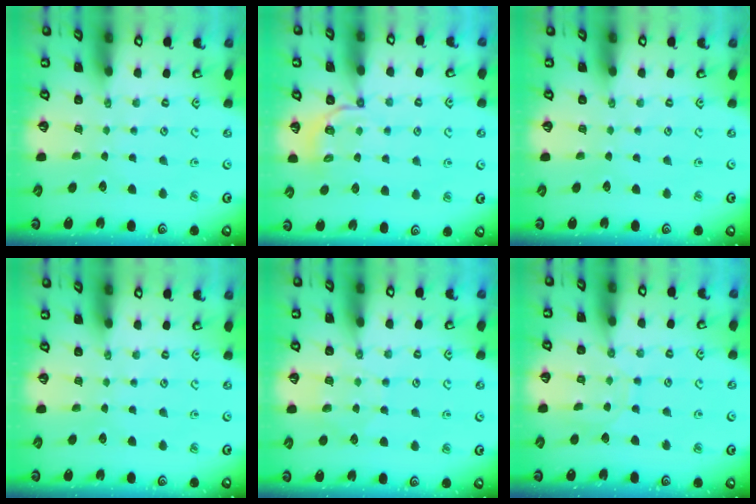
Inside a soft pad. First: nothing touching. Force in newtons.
{"total": 5.8, "press": 5.5, "slide": 1.9}
{"total": 0.0}
{"total": 0.0}
{"total": 7.2, "press": 7.2, "slide": 1.0}
{"total": 8.1, "press": 8.1, "slide": 0.6}